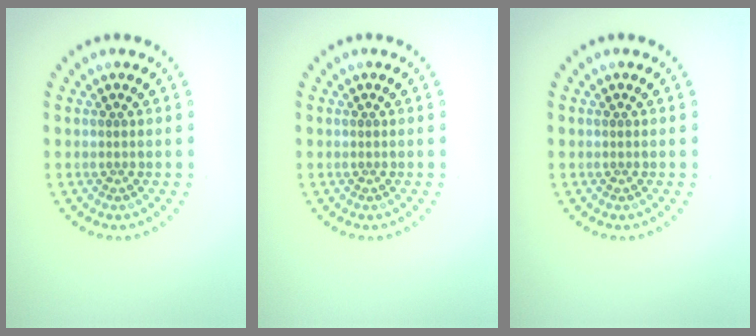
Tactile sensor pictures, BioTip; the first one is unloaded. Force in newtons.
{"total": 0.0}
{"total": 0.0}